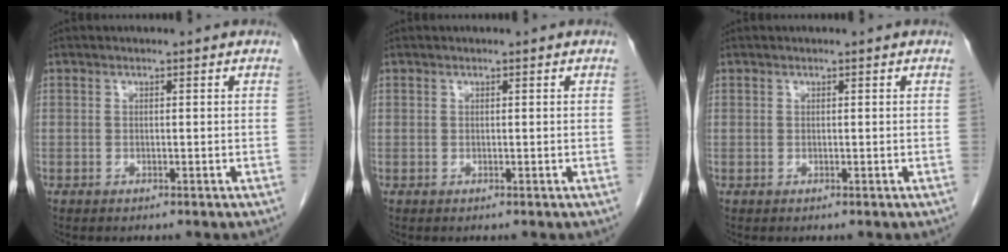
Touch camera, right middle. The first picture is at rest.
{"total": 0.0}
{"total": 0.0}